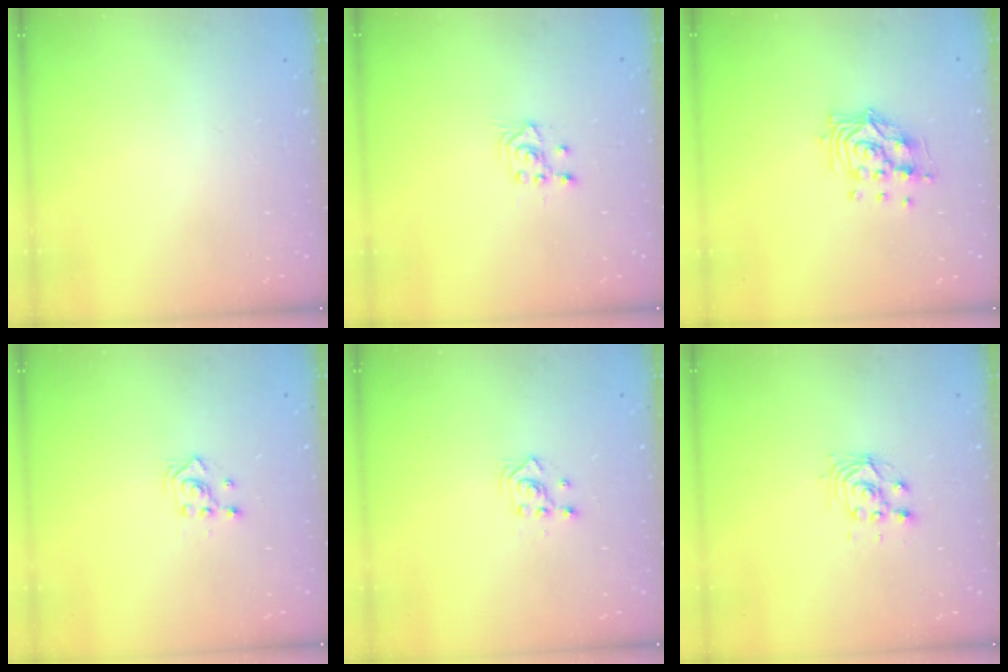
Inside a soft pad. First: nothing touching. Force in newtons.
{"total": 2.5, "press": 2.4, "slide": 0.7}
{"total": 10.8, "press": 10.7, "slide": 1.1}
{"total": 2.3, "press": 2.3, "slide": 0.3}
{"total": 2.3, "press": 2.3, "slide": 0.3}
{"total": 4.4, "press": 4.4, "slide": 0.2}